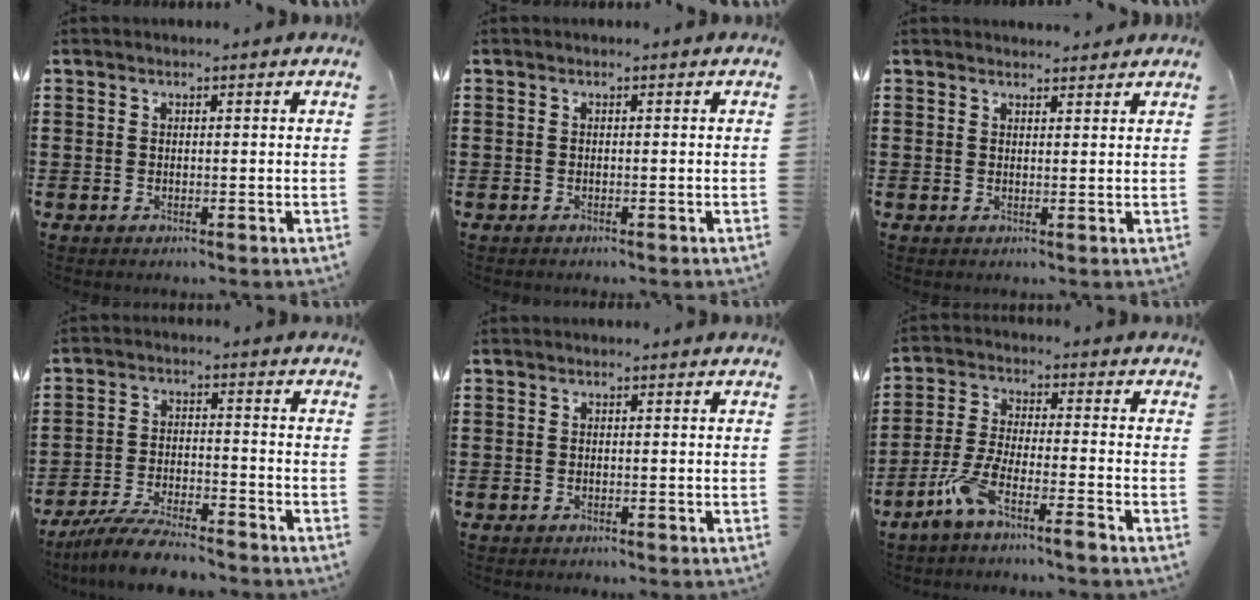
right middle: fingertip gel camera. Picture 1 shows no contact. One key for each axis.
{"total": 0.0}
{"total": 1.4, "fx": 1.4, "fy": 0.2, "fz": 0.1, "tx": 0.003, "ty": 0.000, "tz": 0.024}
{"total": 7.0, "fx": -6.4, "fy": 0.6, "fz": 2.8, "tx": -0.059, "ty": -0.001, "tz": -0.123}
{"total": 0.6, "fx": -0.5, "fy": 0.3, "fz": -0.1, "tx": 0.001, "ty": 0.002, "tz": -0.012}
{"total": 6.7, "fx": -5.6, "fy": 0.0, "fz": 3.7, "tx": -0.095, "ty": -0.014, "tz": -0.113}